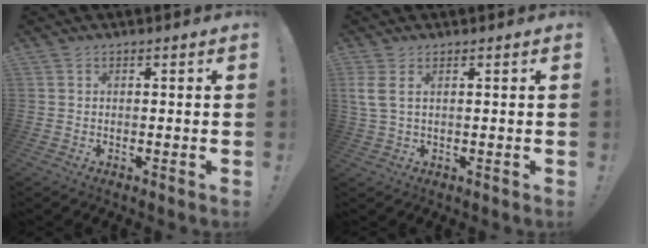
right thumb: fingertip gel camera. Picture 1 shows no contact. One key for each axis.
{"total": 3.4, "fx": 1.4, "fy": 0.7, "fz": 3.1, "tx": -0.060, "ty": -0.003, "tz": 0.027}